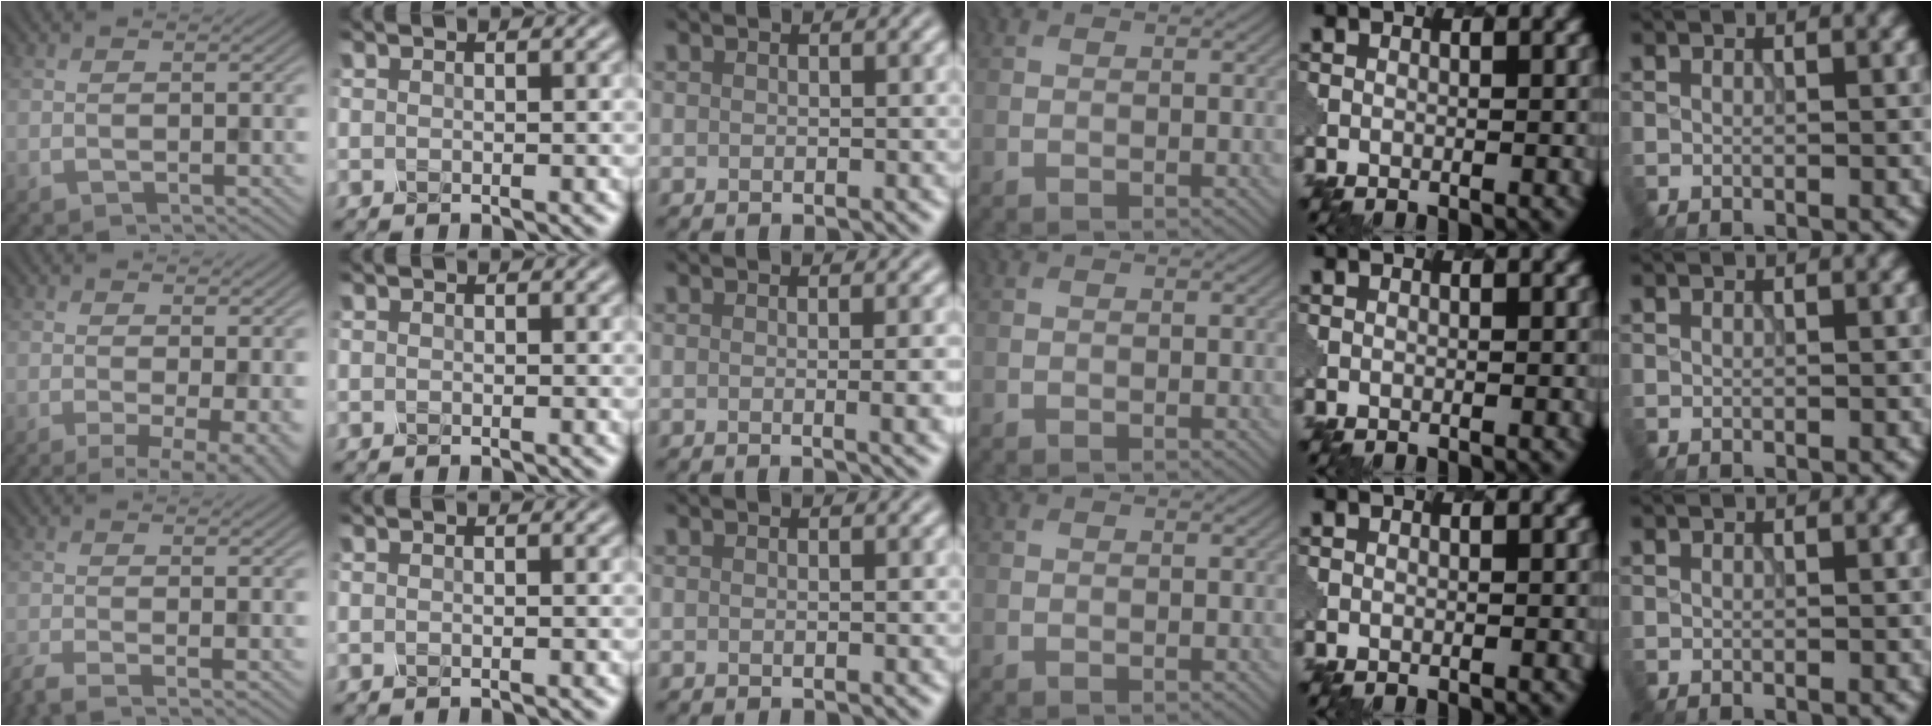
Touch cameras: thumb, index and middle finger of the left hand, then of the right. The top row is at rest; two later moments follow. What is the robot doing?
{"motion": "dispense", "object": "oil cruet"}